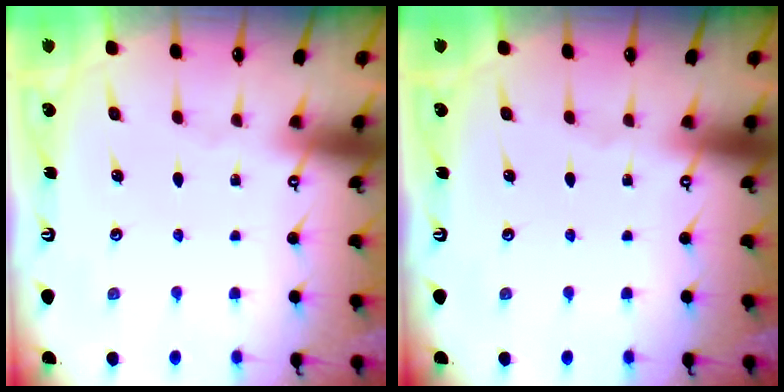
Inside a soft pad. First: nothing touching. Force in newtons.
{"total": 0.0}